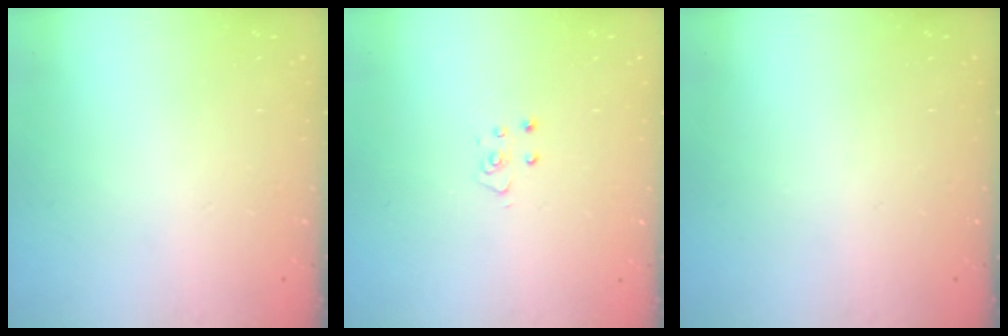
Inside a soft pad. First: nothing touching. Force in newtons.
{"total": 3.9, "press": 3.9, "slide": 0.2}
{"total": 0.0}